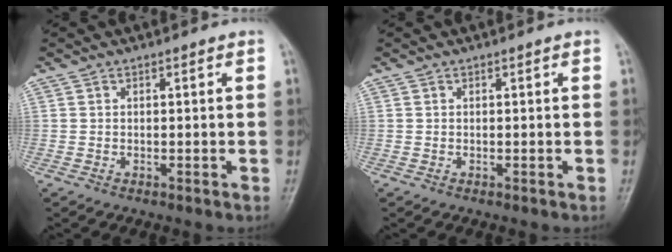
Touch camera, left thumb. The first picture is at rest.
{"total": 0.0}